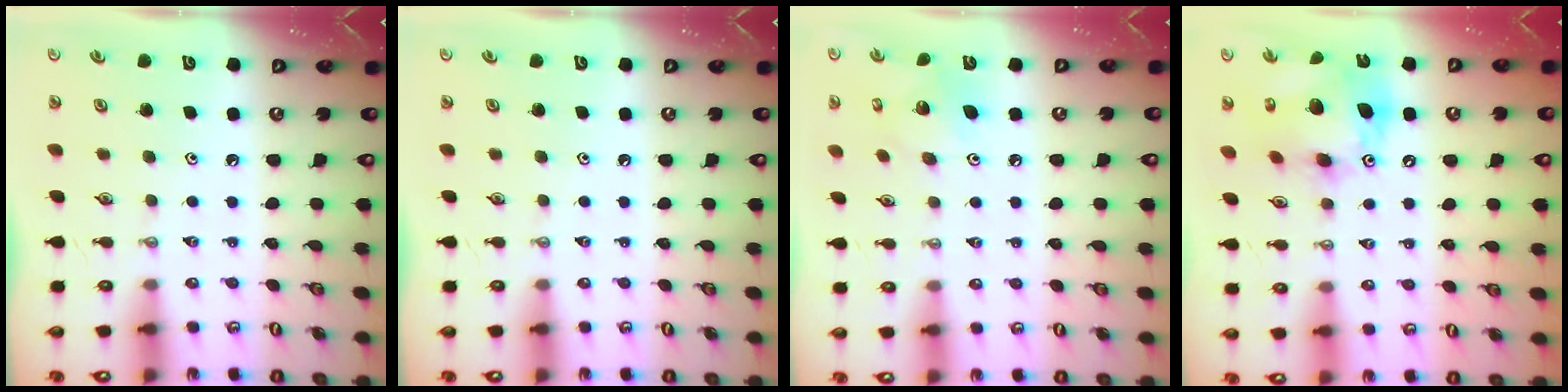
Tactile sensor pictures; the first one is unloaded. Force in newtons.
{"total": 0.0}
{"total": 7.8, "press": 7.7, "slide": 0.5}
{"total": 15.7, "press": 15.7, "slide": 1.4}